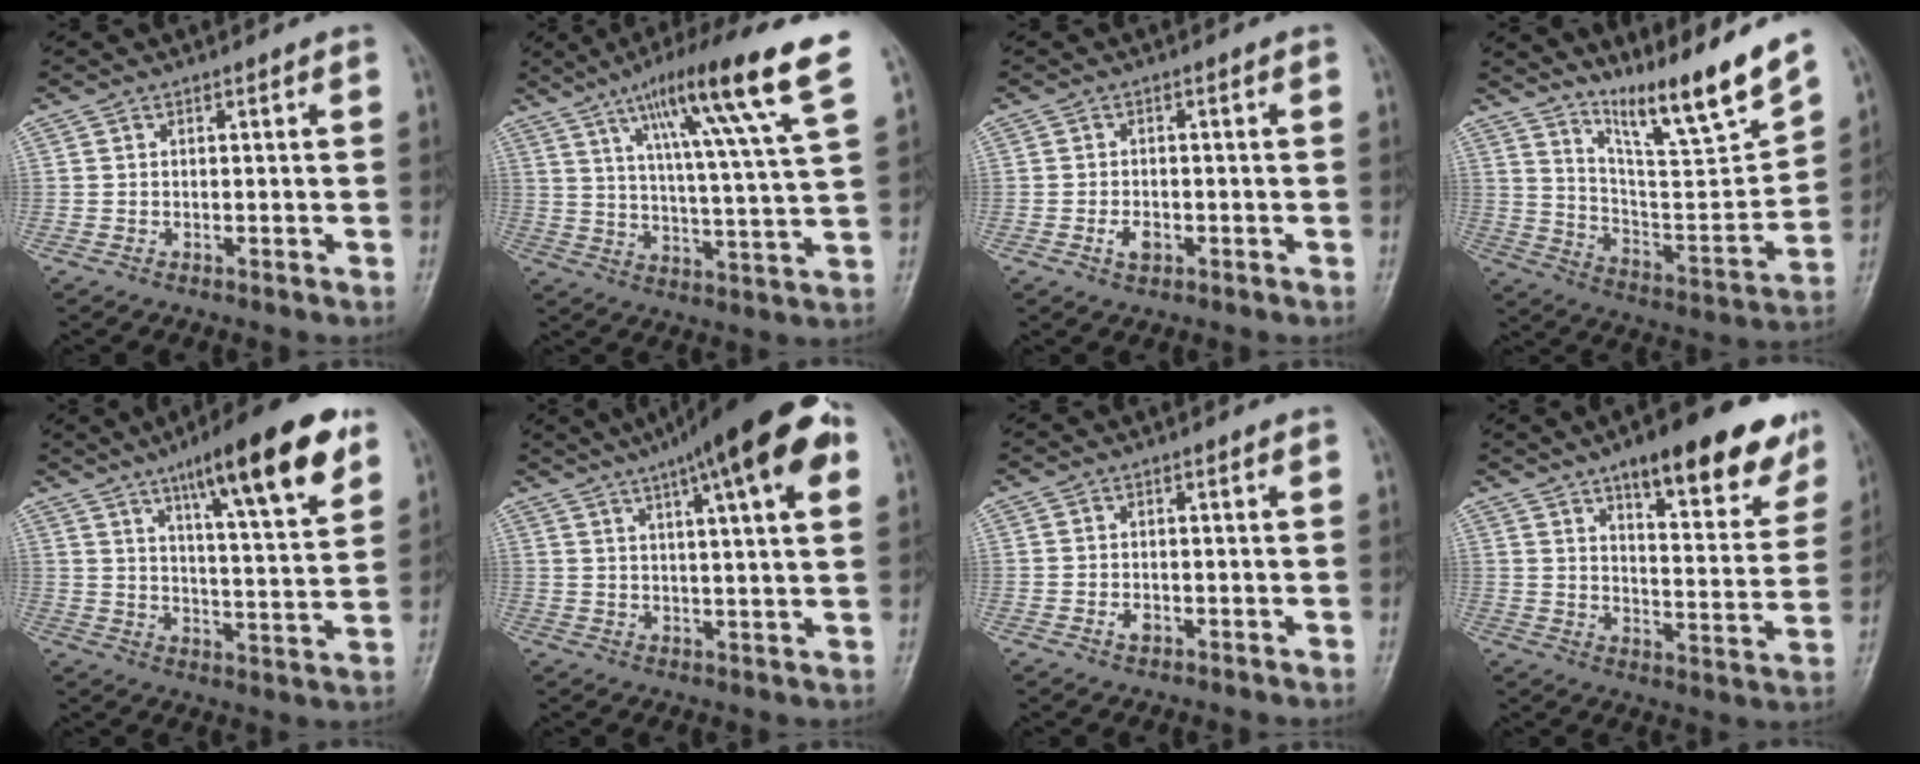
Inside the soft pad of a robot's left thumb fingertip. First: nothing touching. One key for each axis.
{"total": 18.5, "fx": 10.6, "fy": 0.9, "fz": 15.1, "tx": -0.229, "ty": -0.039, "tz": 0.157}
{"total": 2.6, "fx": -1.0, "fy": 1.5, "fz": 1.8, "tx": -0.031, "ty": 0.005, "tz": -0.016}
{"total": 16.3, "fx": 13.2, "fy": 0.3, "fz": 9.6, "tx": -0.133, "ty": -0.089, "tz": 0.236}
{"total": 19.1, "fx": 11.0, "fy": 3.9, "fz": 15.1, "tx": -0.199, "ty": -0.040, "tz": 0.167}
{"total": 19.3, "fx": 9.9, "fy": 4.1, "fz": 16.1, "tx": -0.228, "ty": 0.007, "tz": 0.137}
{"total": 1.4, "fx": -0.5, "fy": 0.8, "fz": 1.1, "tx": -0.017, "ty": 0.004, "tz": -0.007}
{"total": 19.3, "fx": 12.5, "fy": 6.0, "fz": 13.4, "tx": -0.138, "ty": -0.054, "tz": 0.174}